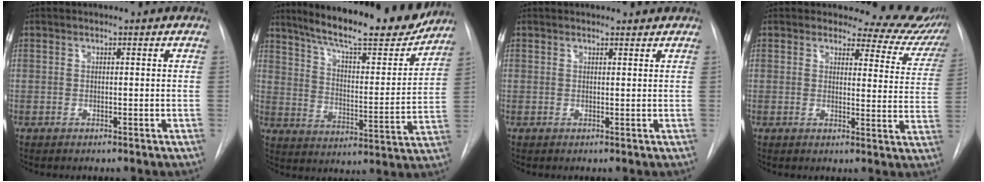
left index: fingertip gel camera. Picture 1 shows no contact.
{"total": 20.0, "force": [17.3, 2.8, 9.6], "torque": [-0.150, -0.027, 0.250]}
{"total": 2.3, "force": [2.2, 0.5, 0.4], "torque": [-0.009, 0.005, 0.022]}
{"total": 12.1, "force": [11.6, 3.2, 0.7], "torque": [0.027, -0.080, 0.097]}